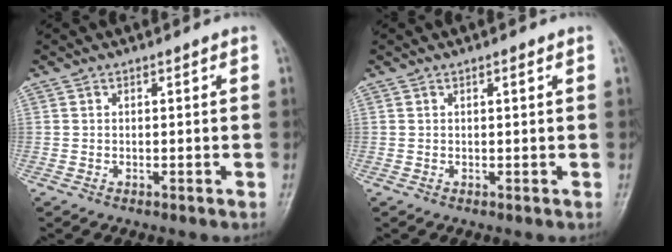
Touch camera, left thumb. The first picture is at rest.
{"total": 0.5, "force": [0.2, 0.2, 0.4], "torque": [-0.002, 0.003, 0.002]}